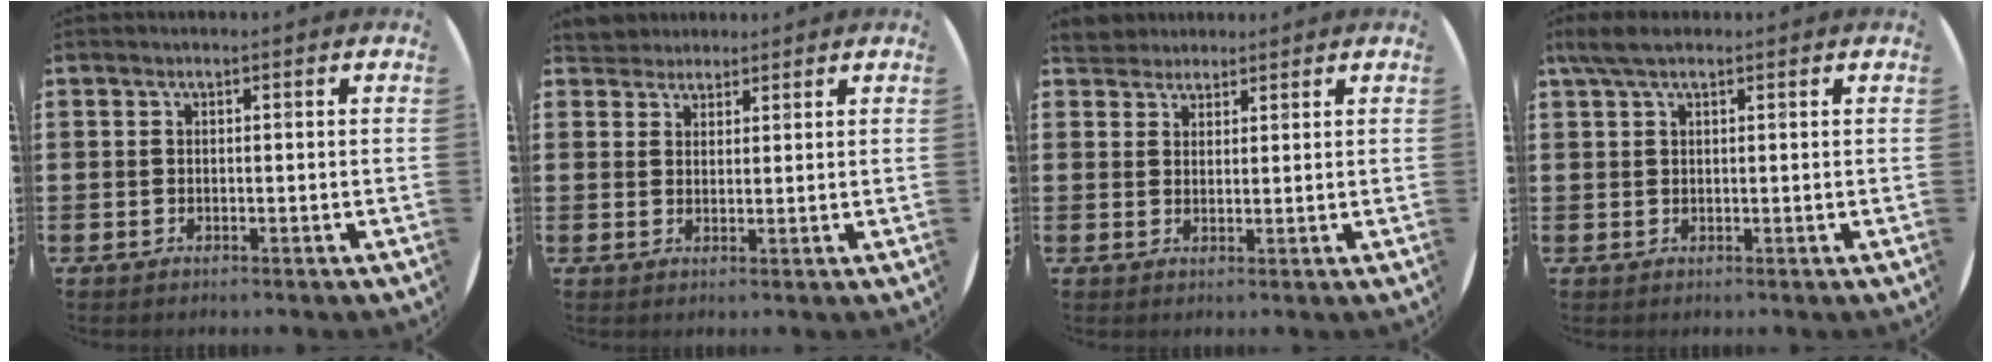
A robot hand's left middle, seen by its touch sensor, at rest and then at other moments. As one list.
[{"total": 2.9, "force": [2.7, 1.2, -0.4], "torque": [0.000, 0.001, 0.052]}, {"total": 3.2, "force": [3.0, 1.2, -0.3], "torque": [-0.004, 0.001, 0.059]}, {"total": 2.7, "force": [1.8, 0.8, 1.8], "torque": [-0.037, 0.006, 0.033]}]